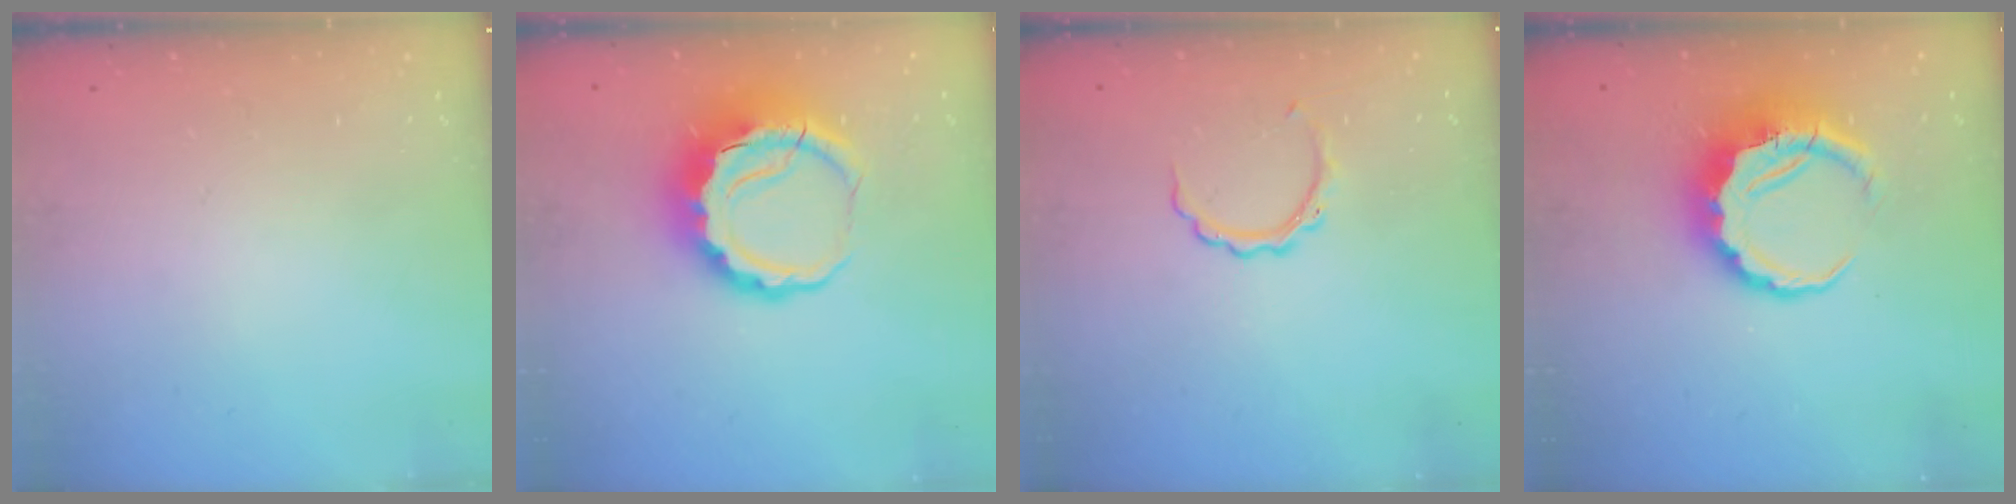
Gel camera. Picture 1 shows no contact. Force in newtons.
{"total": 8.5, "press": 8.2, "slide": 2.1}
{"total": 4.6, "press": 4.5, "slide": 0.7}
{"total": 7.3, "press": 7.0, "slide": 1.9}